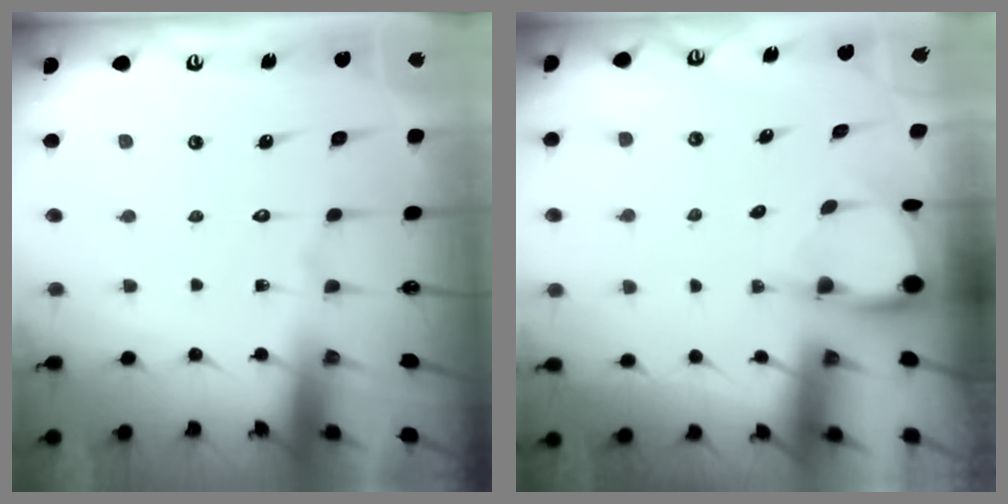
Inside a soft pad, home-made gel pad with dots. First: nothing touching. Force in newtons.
{"total": 3.4, "press": 3.4, "slide": 0.1}